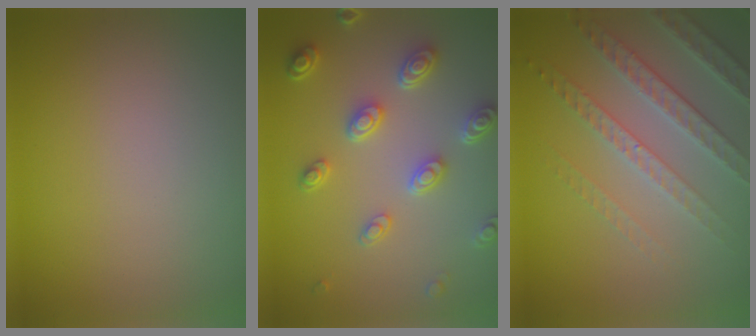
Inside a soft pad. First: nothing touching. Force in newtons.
{"total": 4.6, "press": 3.6, "slide": 2.8}
{"total": 3.9, "press": 3.9, "slide": 0.3}